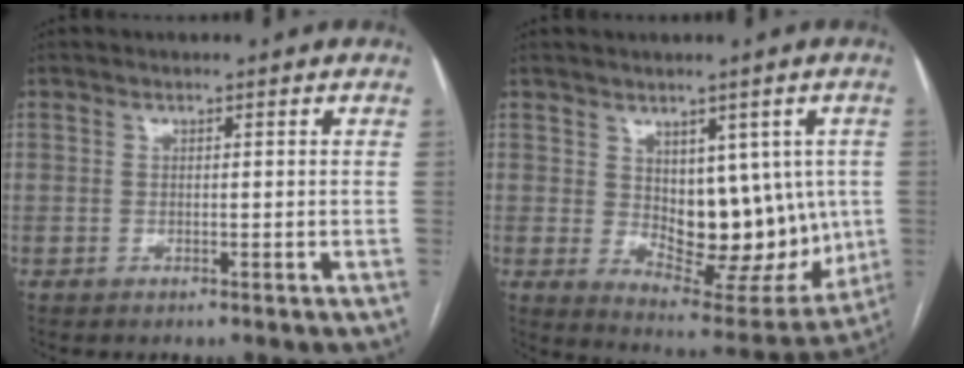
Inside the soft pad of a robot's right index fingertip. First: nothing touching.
{"total": 13.9, "force": [0.7, 7.6, 11.7], "torque": [-0.138, -0.001, 0.038]}